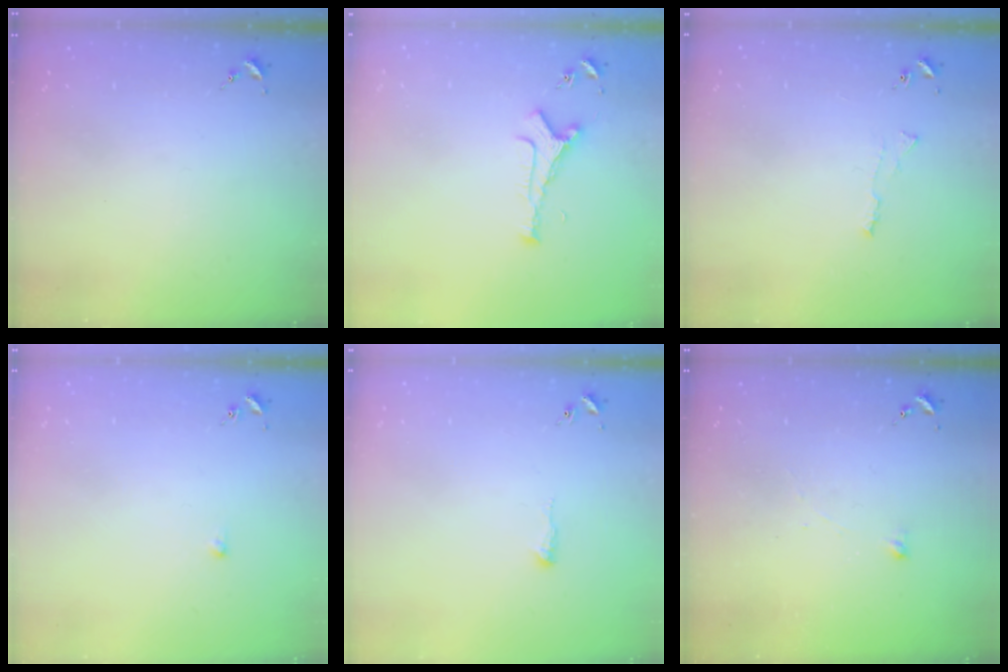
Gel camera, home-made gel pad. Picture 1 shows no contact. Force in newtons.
{"total": 5.1, "press": 5.0, "slide": 0.7}
{"total": 4.1, "press": 4.1, "slide": 0.5}
{"total": 2.7, "press": 2.7, "slide": 0.6}
{"total": 3.9, "press": 3.8, "slide": 0.7}
{"total": 2.6, "press": 2.6, "slide": 0.1}